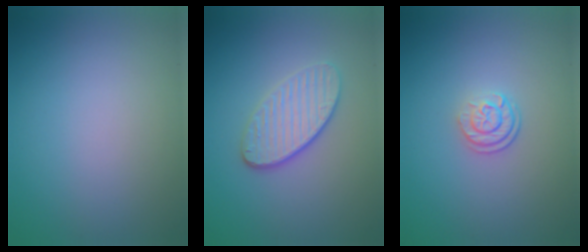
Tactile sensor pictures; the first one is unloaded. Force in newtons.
{"total": 3.6, "press": 3.1, "slide": 1.9}
{"total": 2.4, "press": 1.7, "slide": 1.7}